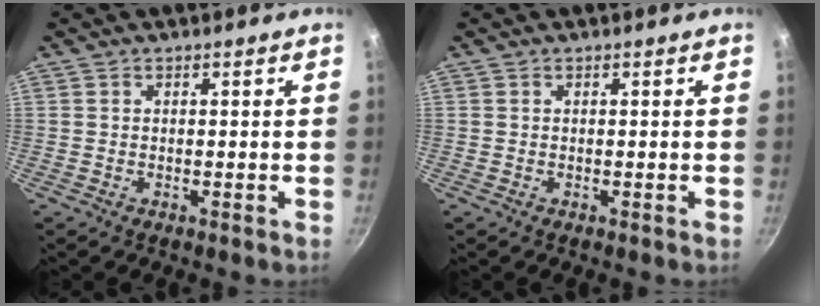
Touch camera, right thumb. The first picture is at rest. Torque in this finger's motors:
{"motor_torque": [0.06, 0.06, -0.05, 0.05, 0.00]}